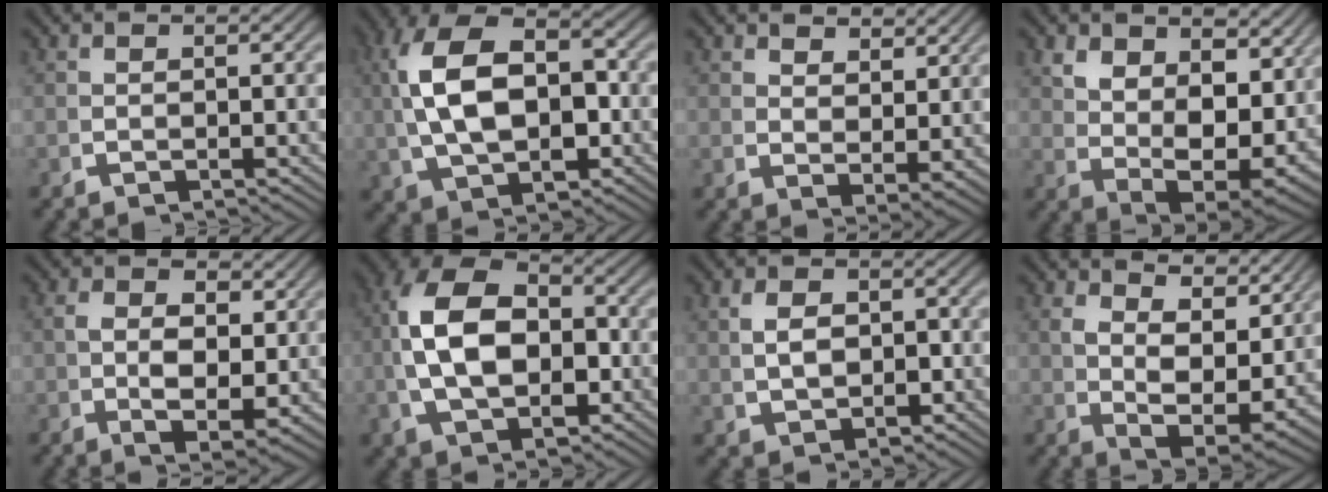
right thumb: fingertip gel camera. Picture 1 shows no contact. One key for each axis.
{"total": 10.2, "fx": 0.6, "fy": 6.1, "fz": 8.1, "tx": -0.161, "ty": -0.017, "tz": 0.026}
{"total": 3.2, "fx": 2.5, "fy": 1.3, "fz": 1.6, "tx": -0.017, "ty": -0.005, "tz": 0.046}
{"total": 9.0, "fx": 1.9, "fy": 5.1, "fz": 7.2, "tx": -0.132, "ty": -0.041, "tz": 0.053}
{"total": 5.7, "fx": 0.3, "fy": 3.7, "fz": 4.3, "tx": -0.067, "ty": -0.020, "tz": 0.013}
{"total": 11.2, "fx": 0.3, "fy": 7.1, "fz": 8.7, "tx": -0.176, "ty": -0.022, "tz": 0.022}
{"total": 3.8, "fx": 0.4, "fy": 2.6, "fz": 2.8, "tx": -0.041, "ty": -0.006, "tz": 0.018}
{"total": 7.2, "fx": 2.0, "fy": 3.8, "fz": 5.8, "tx": -0.105, "ty": -0.025, "tz": 0.046}